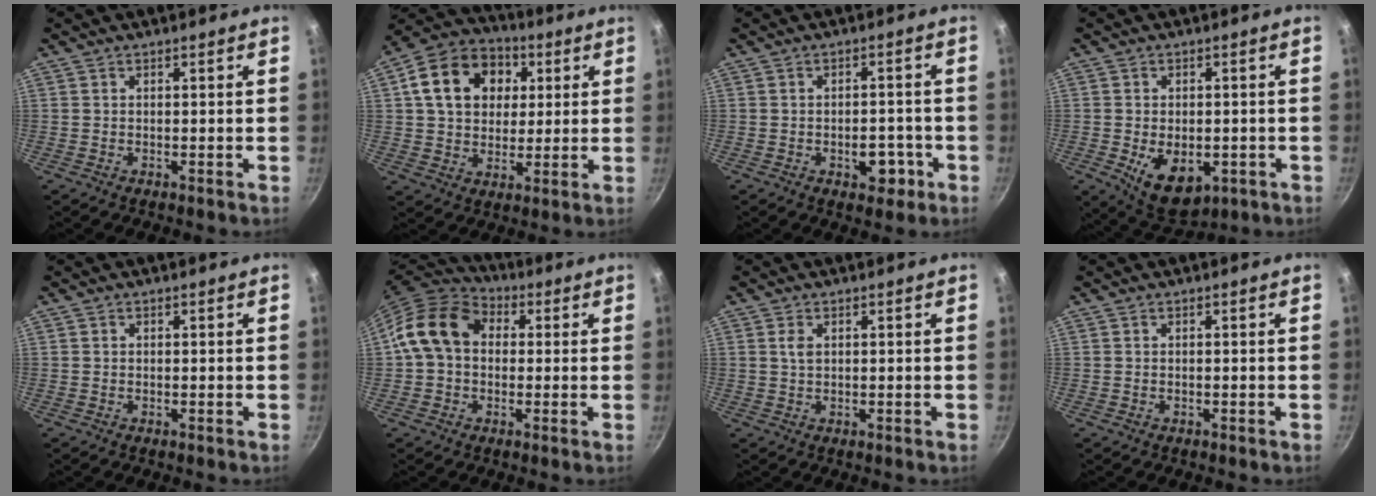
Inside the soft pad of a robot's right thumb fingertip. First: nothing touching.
{"total": 16.9, "force": [4.4, 13.0, 9.9], "torque": [-0.145, 0.018, 0.064]}
{"total": 5.6, "force": [-2.2, 3.3, 3.9], "torque": [-0.027, 0.014, -0.026]}
{"total": 9.9, "force": [-2.6, 6.2, 7.2], "torque": [-0.087, -0.007, -0.020]}
{"total": 0.0}
{"total": 12.7, "force": [1.3, 9.8, 7.9], "torque": [-0.110, 0.027, 0.003]}
{"total": 1.9, "force": [0.5, 1.1, 1.4], "torque": [-0.024, -0.001, 0.011]}
{"total": 0.0}